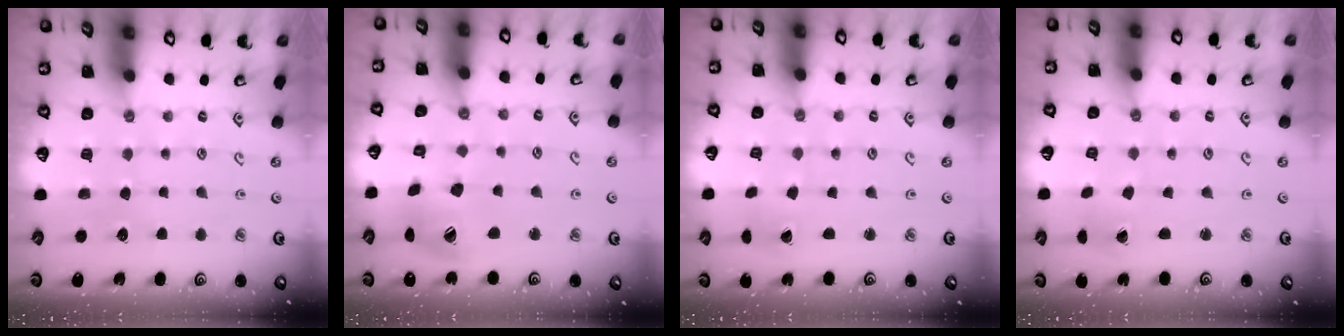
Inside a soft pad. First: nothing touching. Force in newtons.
{"total": 12.9, "press": 12.9, "slide": 1.0}
{"total": 1.9, "press": 1.9, "slide": 0.0}
{"total": 0.6, "press": 0.6, "slide": 0.0}